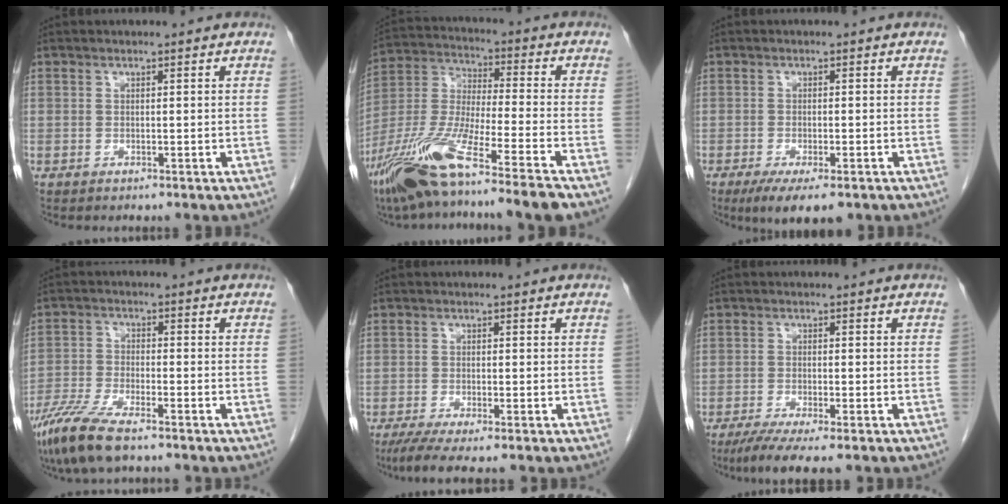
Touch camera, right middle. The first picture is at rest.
{"total": 17.5, "force": [-12.3, -0.4, 12.5], "torque": [-0.276, -0.042, -0.233]}
{"total": 6.8, "force": [-4.5, 1.7, 4.8], "torque": [-0.073, -0.017, -0.067]}
{"total": 8.4, "force": [-6.2, 1.4, 5.6], "torque": [-0.117, -0.022, -0.116]}
{"total": 4.8, "force": [-3.6, -0.1, 3.2], "torque": [-0.059, -0.016, -0.063]}
{"total": 5.9, "force": [-4.3, 0.2, 4.1], "torque": [-0.069, -0.017, -0.070]}